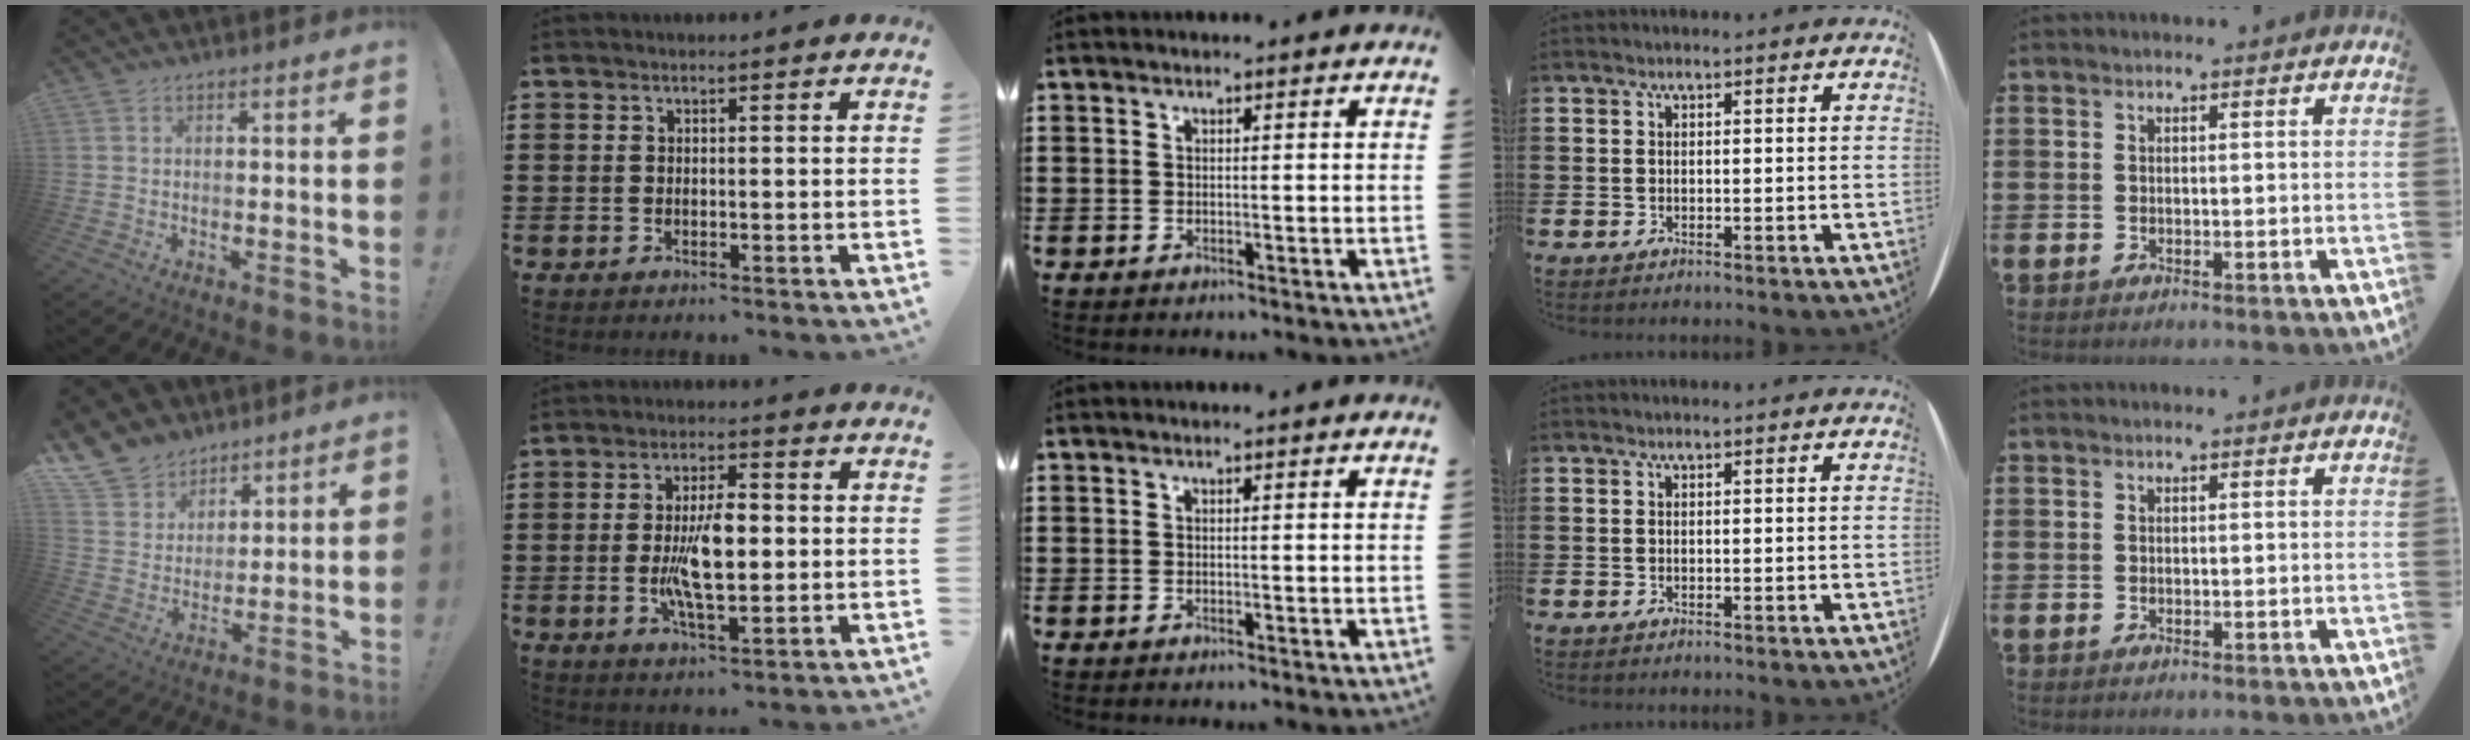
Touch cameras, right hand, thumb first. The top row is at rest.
{"thumb": {"total": 10.8, "force": [8.3, 6.8, 1.6], "torque": [-0.042, -0.066, 0.165]}, "index": {"total": 8.3, "force": [-0.5, 3.1, 7.7], "torque": [-0.163, -0.002, -0.017]}}